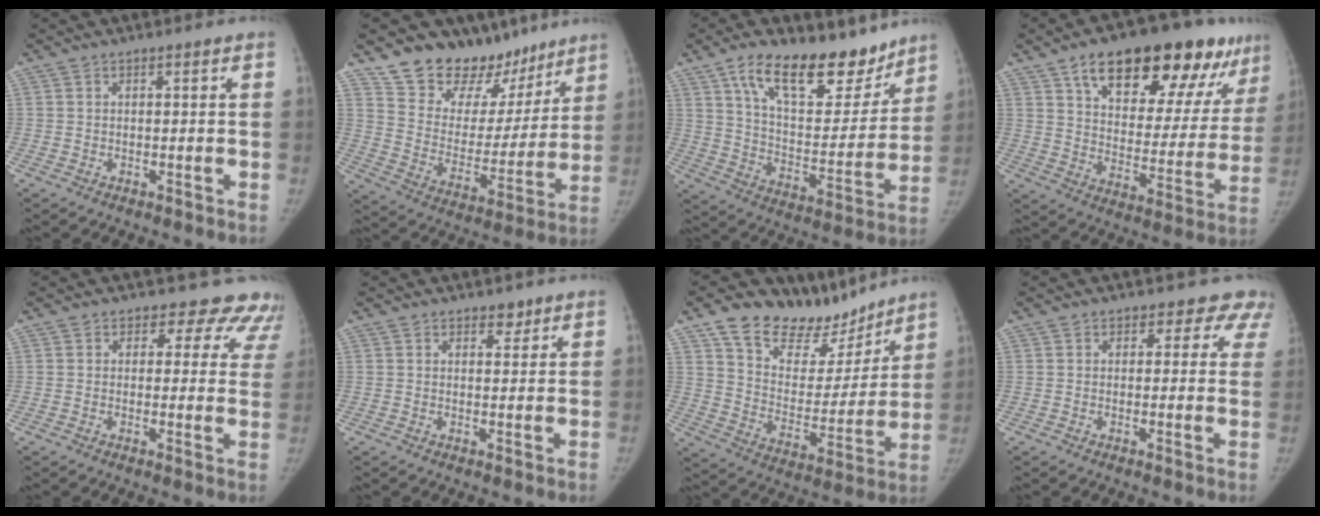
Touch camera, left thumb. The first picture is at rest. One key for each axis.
{"total": 19.2, "fx": 15.2, "fy": 10.4, "fz": 5.4, "tx": -0.015, "ty": -0.099, "tz": 0.244}
{"total": 21.4, "fx": 14.6, "fy": 9.8, "fz": 12.1, "tx": -0.140, "ty": -0.071, "tz": 0.242}
{"total": 26.5, "fx": 16.1, "fy": 11.6, "fz": 17.5, "tx": -0.204, "ty": -0.026, "tz": 0.239}
{"total": 10.9, "fx": 9.1, "fy": 6.0, "fz": 1.3, "tx": 0.050, "ty": -0.038, "tz": 0.070}
{"total": 1.9, "fx": 1.4, "fy": 1.1, "fz": 0.6, "tx": 0.011, "ty": -0.008, "tz": 0.018}
{"total": 19.3, "fx": 15.2, "fy": 9.4, "fz": 7.1, "tx": -0.047, "ty": -0.089, "tz": 0.253}
{"total": 5.9, "fx": 4.7, "fy": 3.6, "fz": 0.0, "tx": 0.057, "ty": -0.015, "tz": 0.024}